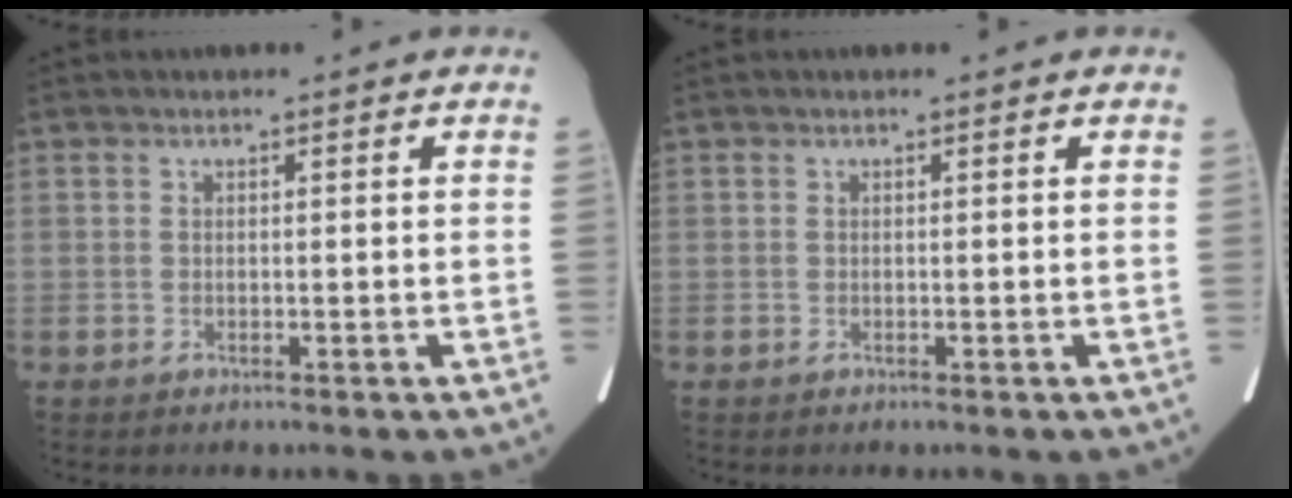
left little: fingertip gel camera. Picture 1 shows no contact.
{"total": 0.0}